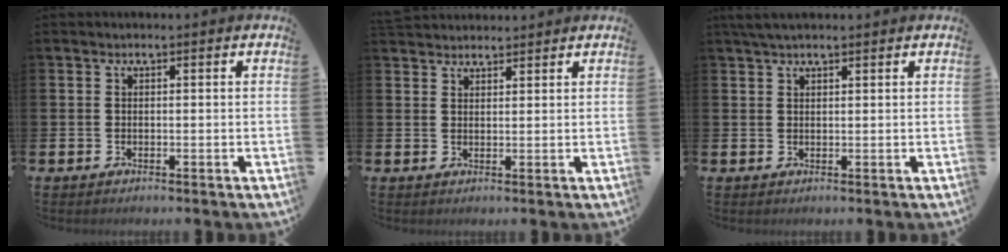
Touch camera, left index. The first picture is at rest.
{"total": 2.5, "force": [2.4, 0.7, -0.1], "torque": [-0.003, -0.007, 0.046]}
{"total": 2.1, "force": [1.8, 0.5, 0.9], "torque": [-0.006, 0.001, 0.030]}